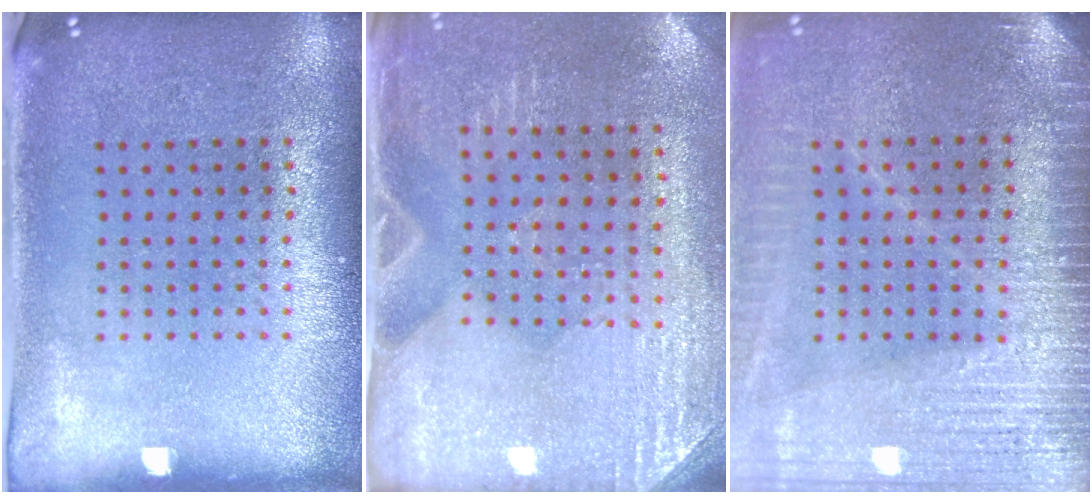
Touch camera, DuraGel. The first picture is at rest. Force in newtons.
{"total": 3.0, "press": 2.8, "slide": 1.0}
{"total": 3.6, "press": 3.2, "slide": 1.7}